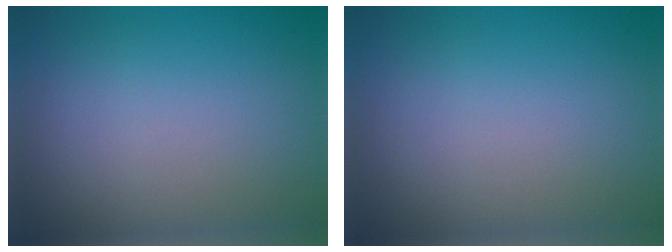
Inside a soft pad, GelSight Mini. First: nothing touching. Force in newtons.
{"total": 0.0}